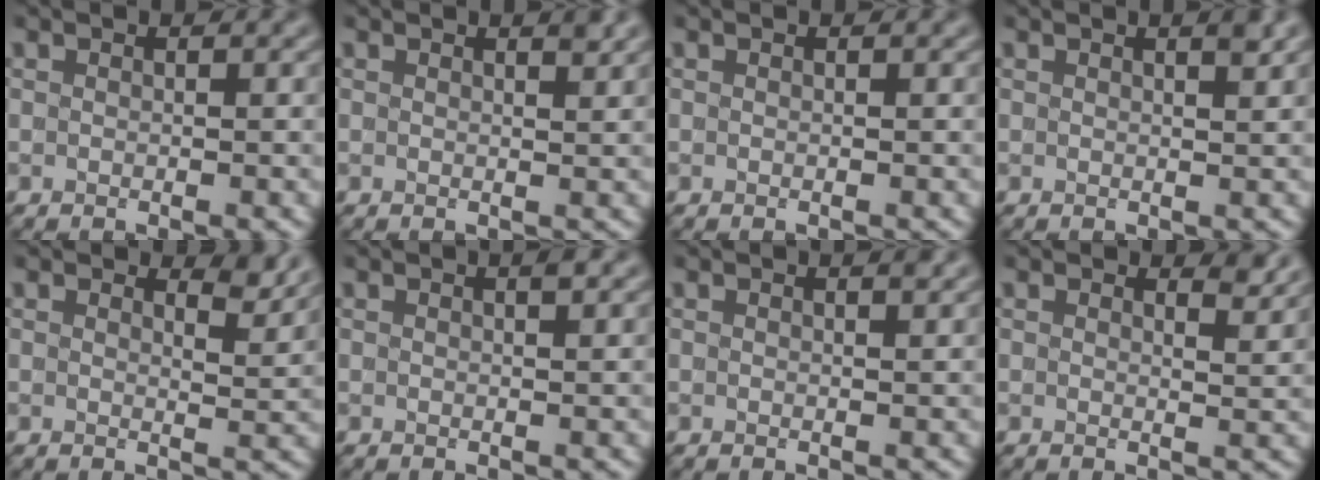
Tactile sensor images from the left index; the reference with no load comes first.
{"total": 1.0, "force": [0.8, 0.2, 0.6], "torque": [-0.004, 0.001, 0.011]}
{"total": 0.0}
{"total": 1.3, "force": [0.8, 0.3, 1.0], "torque": [-0.008, 0.003, 0.010]}
{"total": 2.1, "force": [1.9, 0.4, 0.8], "torque": [-0.011, -0.009, 0.025]}
{"total": 0.8, "force": [0.5, 0.1, 0.7], "torque": [-0.010, 0.001, 0.007]}
{"total": 0.7, "force": [0.6, 0.1, 0.4], "torque": [-0.003, 0.001, 0.008]}
{"total": 1.7, "force": [1.6, 0.3, 0.7], "torque": [-0.007, -0.007, 0.019]}